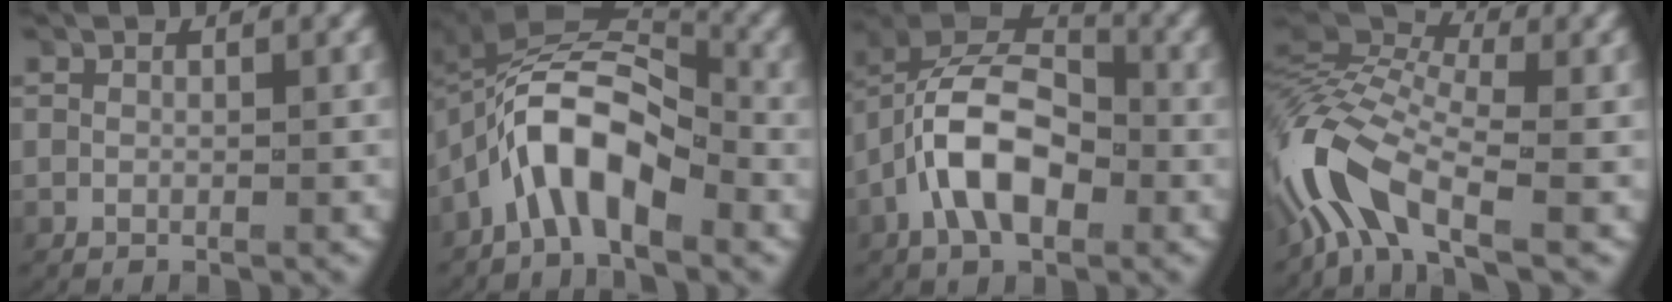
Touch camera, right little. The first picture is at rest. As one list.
[{"total": 7.9, "force": [-0.6, 5.2, 5.9], "torque": [-0.121, 0.002, -0.022]}, {"total": 8.8, "force": [-0.4, 6.4, 5.9], "torque": [-0.121, -0.007, -0.018]}, {"total": 6.9, "force": [-2.0, 4.2, 5.1], "torque": [-0.136, -0.018, -0.036]}]